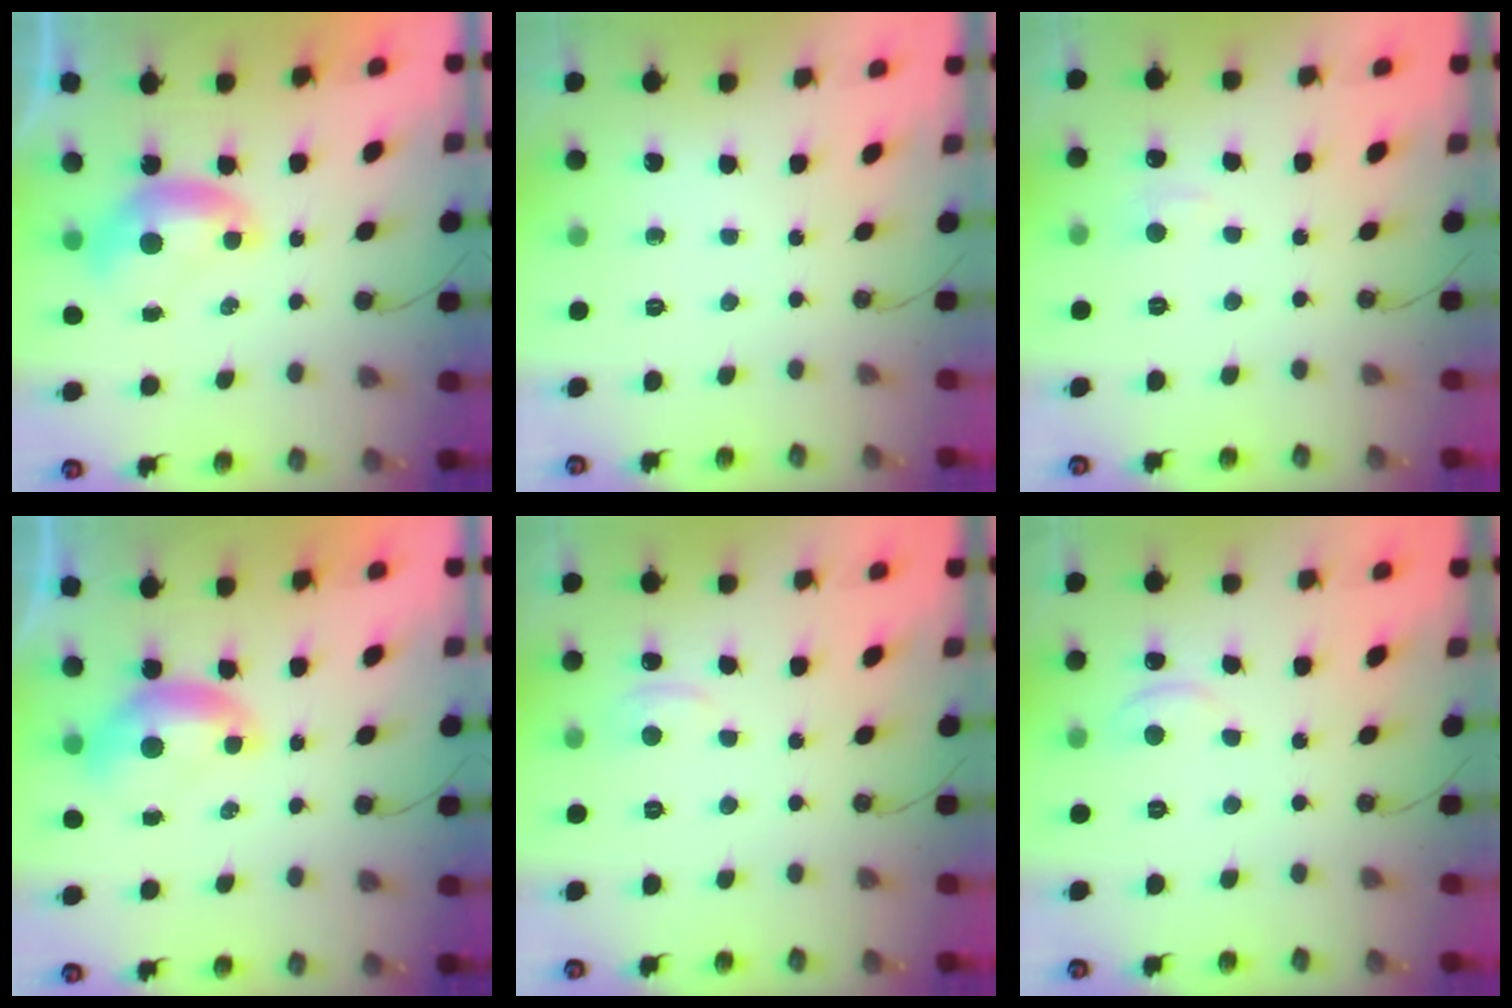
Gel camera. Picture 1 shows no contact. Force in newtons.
{"total": 0.0}
{"total": 2.0, "press": 1.8, "slide": 0.7}
{"total": 0.0}
{"total": 2.0, "press": 1.9, "slide": 0.6}
{"total": 1.5, "press": 1.4, "slide": 0.5}